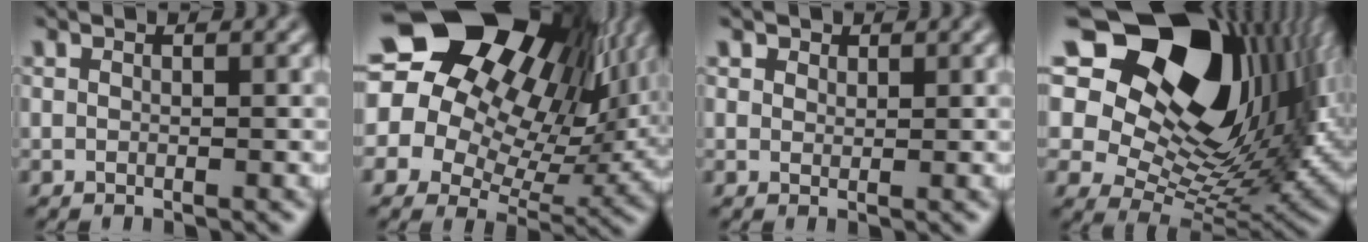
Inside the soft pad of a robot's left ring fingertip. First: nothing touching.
{"total": 19.2, "force": [9.3, 12.4, 11.2], "torque": [-0.210, 0.067, 0.151]}
{"total": 2.2, "force": [1.5, 1.4, 0.7], "torque": [-0.020, 0.008, 0.019]}
{"total": 18.9, "force": [8.6, 11.4, 12.4], "torque": [-0.218, 0.034, 0.142]}